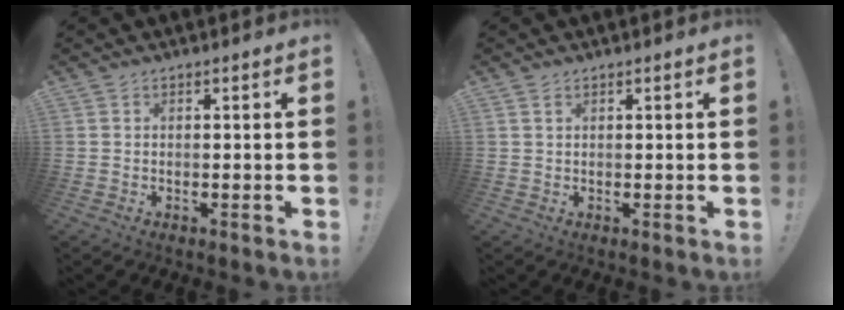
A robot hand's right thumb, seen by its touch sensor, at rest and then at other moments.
{"total": 1.2, "force": [0.7, 0.6, 0.8], "torque": [-0.013, -0.001, 0.012]}